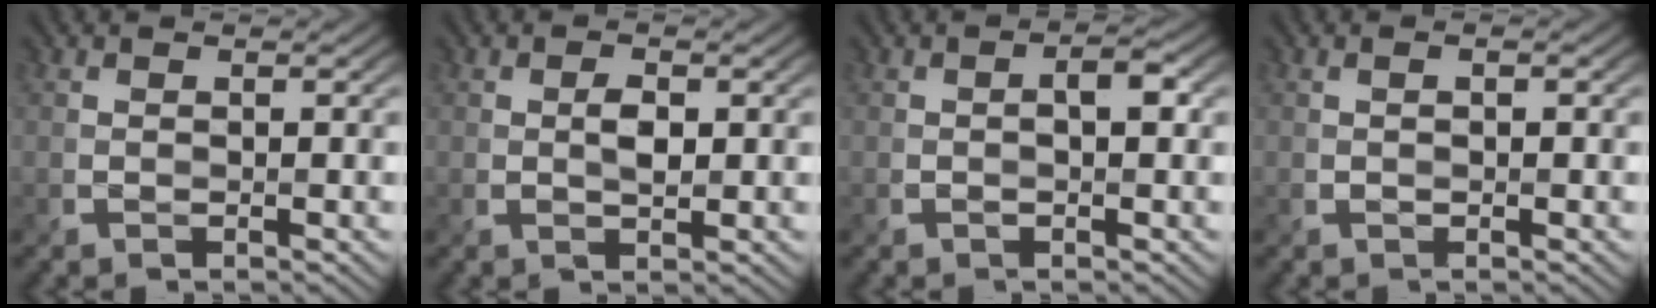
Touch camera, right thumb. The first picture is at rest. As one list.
[{"total": 1.8, "force": [0.2, 0.9, 1.6], "torque": [-0.029, -0.001, 0.002]}, {"total": 2.3, "force": [-0.1, 1.0, 2.0], "torque": [-0.027, 0.002, -0.006]}, {"total": 0.9, "force": [0.2, 0.4, 0.8], "torque": [-0.013, 0.002, 0.006]}]